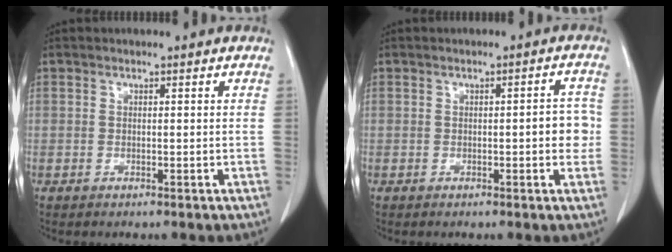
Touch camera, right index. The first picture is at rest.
{"total": 3.3, "force": [-0.4, 0.9, 3.2], "torque": [-0.033, 0.004, -0.008]}